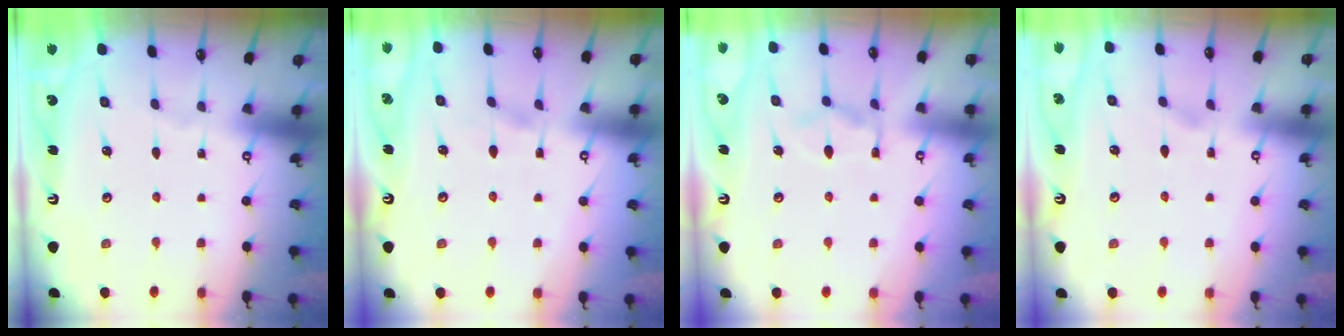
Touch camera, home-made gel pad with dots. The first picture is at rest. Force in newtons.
{"total": 4.1, "press": 4.1, "slide": 0.3}
{"total": 8.5, "press": 8.4, "slide": 1.2}
{"total": 1.1, "press": 0.6, "slide": 1.0}